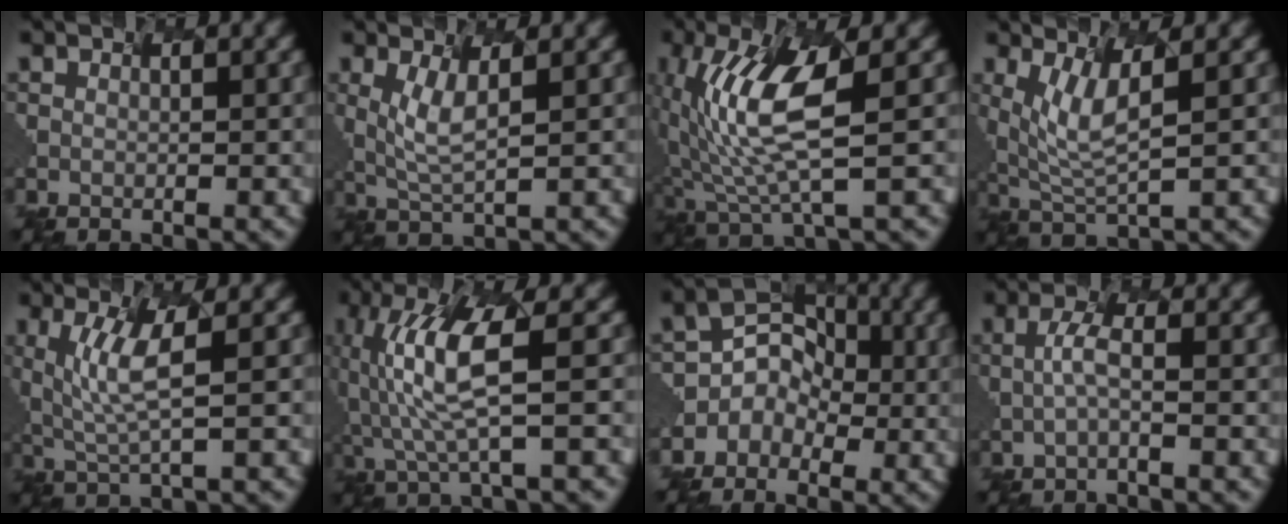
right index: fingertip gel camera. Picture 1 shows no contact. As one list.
[{"total": 2.7, "force": [0.0, 0.5, 2.7], "torque": [-0.074, -0.007, 0.016]}, {"total": 7.4, "force": [0.2, 1.9, 7.2], "torque": [-0.158, -0.003, 0.016]}, {"total": 3.7, "force": [0.7, 0.8, 3.5], "torque": [-0.090, -0.012, 0.033]}, {"total": 3.7, "force": [0.1, 0.4, 3.7], "torque": [-0.093, -0.005, 0.017]}, {"total": 6.9, "force": [-0.7, 1.0, 6.8], "torque": [-0.154, 0.006, 0.000]}, {"total": 4.5, "force": [-2.5, 3.6, 1.0], "torque": [0.009, 0.018, -0.055]}, {"total": 1.8, "force": [-1.0, 0.0, 1.4], "torque": [-0.037, 0.004, -0.010]}]